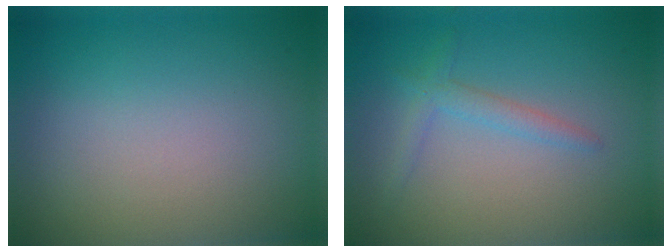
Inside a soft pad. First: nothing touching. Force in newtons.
{"total": 1.6, "press": 1.6, "slide": 0.1}